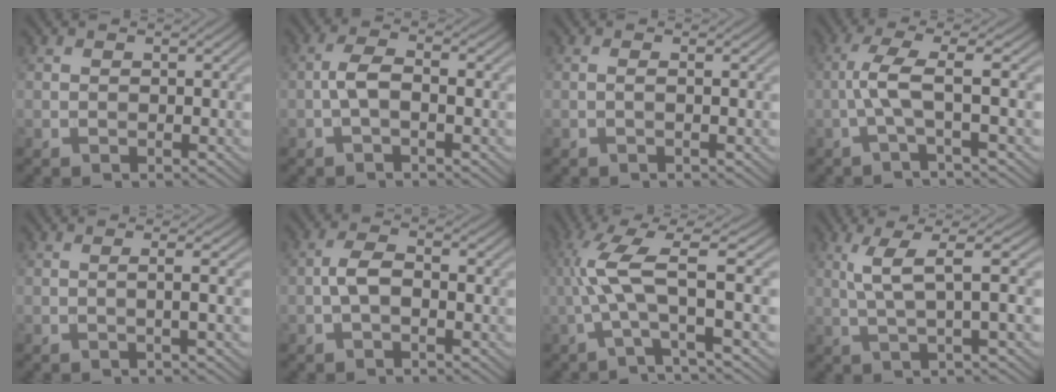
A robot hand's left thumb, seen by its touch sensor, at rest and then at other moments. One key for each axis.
{"total": 3.2, "fx": -0.7, "fy": 1.1, "fz": 2.9, "tx": -0.063, "ty": 0.008, "tz": -0.019}
{"total": 1.0, "fx": -0.1, "fy": 0.1, "fz": 1.0, "tx": -0.015, "ty": 0.003, "tz": -0.006}
{"total": 4.6, "fx": -0.7, "fy": 0.3, "fz": 4.5, "tx": -0.088, "ty": 0.014, "tz": -0.029}
{"total": 1.9, "fx": 0.1, "fy": 0.2, "fz": 1.9, "tx": -0.031, "ty": 0.006, "tz": -0.008}
{"total": 3.2, "fx": -0.7, "fy": 1.5, "fz": 2.8, "tx": -0.057, "ty": 0.008, "tz": -0.018}
{"total": 8.1, "fx": -0.6, "fy": 1.2, "fz": 8.0, "tx": -0.164, "ty": 0.020, "tz": -0.023}
{"total": 5.5, "fx": 1.3, "fy": 0.8, "fz": 5.3, "tx": -0.104, "ty": 0.015, "tz": 0.026}